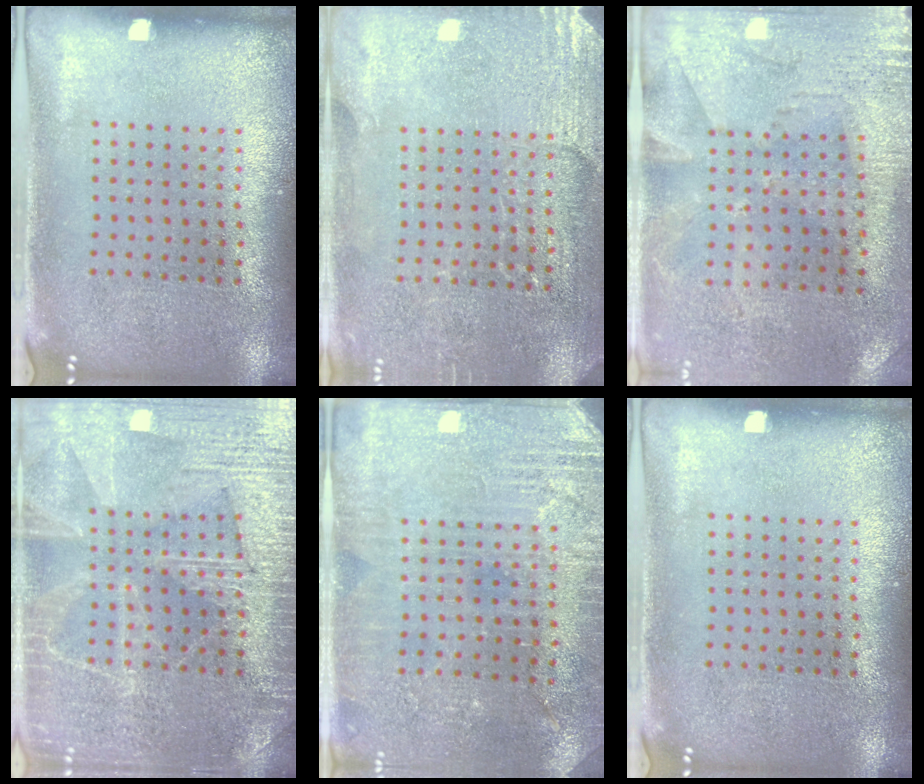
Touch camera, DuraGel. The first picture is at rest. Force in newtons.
{"total": 2.9, "press": 2.9, "slide": 0.5}
{"total": 2.8, "press": 2.2, "slide": 1.6}
{"total": 3.6, "press": 3.6, "slide": 0.5}
{"total": 2.8, "press": 2.8, "slide": 0.5}
{"total": 0.0}